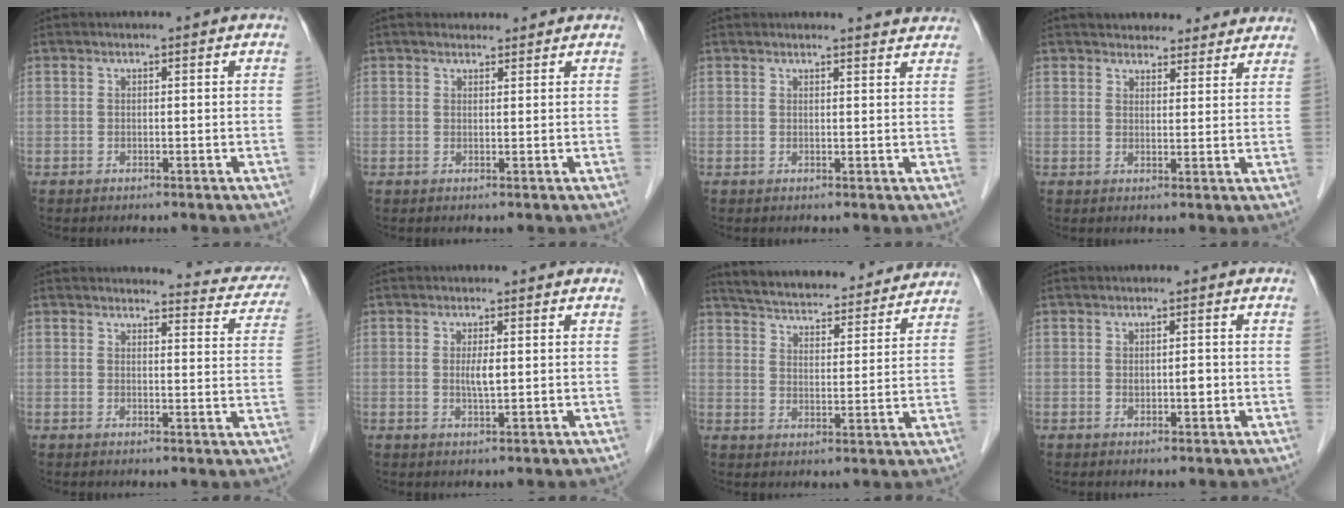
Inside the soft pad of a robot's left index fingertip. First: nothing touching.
{"total": 2.7, "force": [2.5, 1.0, 0.5], "torque": [-0.006, 0.020, 0.037]}
{"total": 4.2, "force": [4.2, 0.1, 0.5], "torque": [-0.011, -0.002, 0.034]}
{"total": 11.2, "force": [10.2, 3.8, 2.8], "torque": [-0.007, 0.016, 0.117]}
{"total": 8.7, "force": [8.5, 1.5, 0.4], "torque": [0.015, -0.034, 0.073]}
{"total": 2.2, "force": [0.2, 0.3, 2.2], "torque": [-0.044, -0.002, 0.004]}
{"total": 23.8, "force": [22.2, 5.0, 7.2], "torque": [-0.117, 0.003, 0.295]}
{"total": 1.7, "force": [-0.1, 0.8, 1.5], "torque": [-0.024, 0.000, 0.001]}